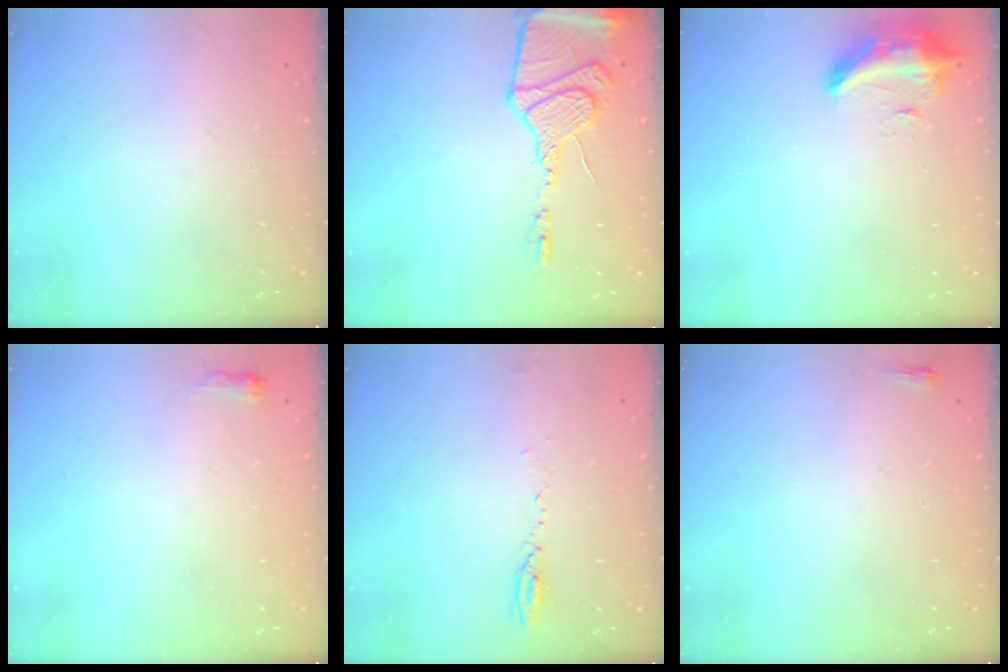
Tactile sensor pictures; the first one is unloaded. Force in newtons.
{"total": 15.2, "press": 15.1, "slide": 2.1}
{"total": 15.9, "press": 11.4, "slide": 11.1}
{"total": 9.8, "press": 2.8, "slide": 9.4}
{"total": 3.9, "press": 3.8, "slide": 1.2}
{"total": 2.0, "press": 2.0, "slide": 0.5}